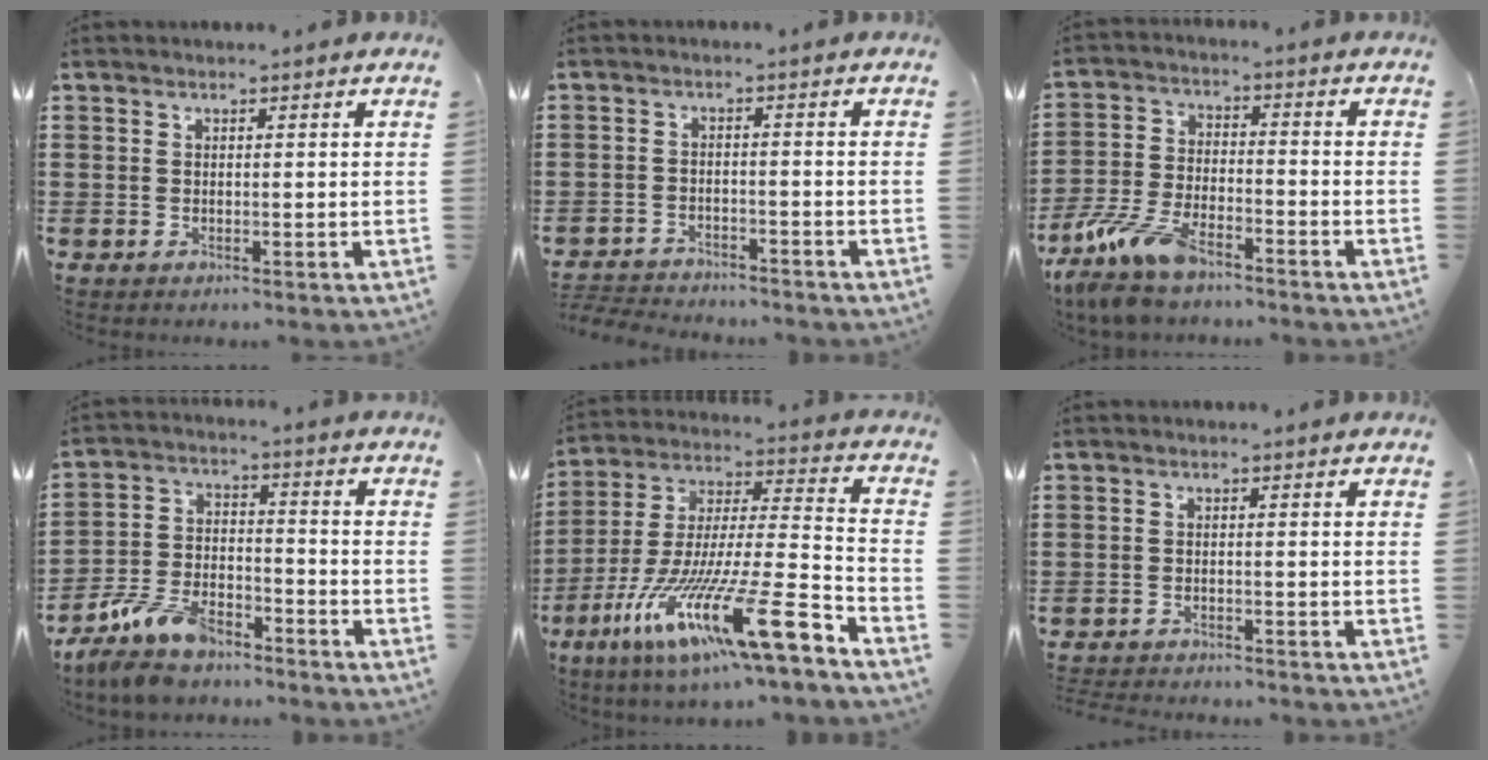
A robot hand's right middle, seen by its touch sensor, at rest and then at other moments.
{"total": 3.3, "force": [-3.3, 0.4, 0.0], "torque": [-0.013, -0.003, -0.074]}
{"total": 9.3, "force": [-7.5, 2.8, 4.7], "torque": [-0.114, 0.004, -0.147]}
{"total": 9.4, "force": [-8.0, 3.1, 3.8], "torque": [-0.088, 0.014, -0.158]}
{"total": 18.6, "force": [-12.0, 1.8, 14.1], "torque": [-0.267, 0.014, -0.212]}
{"total": 2.0, "force": [-2.0, 0.1, 0.0], "torque": [-0.005, 0.000, -0.044]}